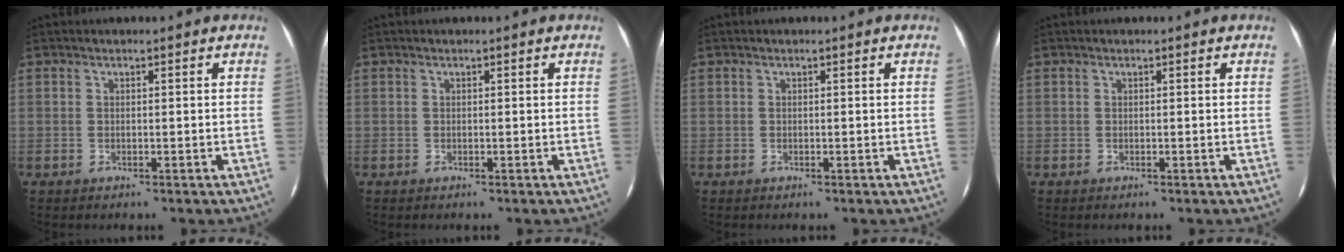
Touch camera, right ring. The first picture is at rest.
{"total": 0.0}
{"total": 0.0}
{"total": 0.0}